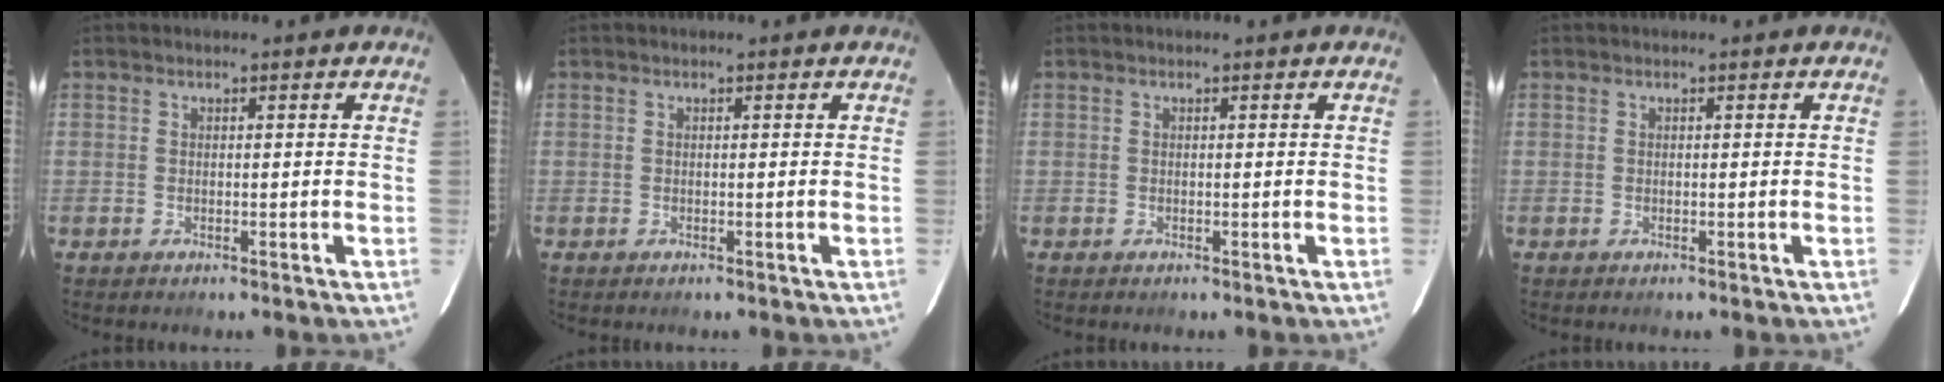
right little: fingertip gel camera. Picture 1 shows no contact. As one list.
[{"total": 0.0}, {"total": 0.0}, {"total": 0.0}]